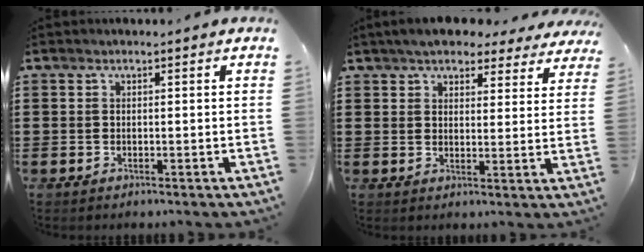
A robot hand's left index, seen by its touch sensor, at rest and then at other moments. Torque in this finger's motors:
{"motor_torque": [2.09, -0.05, 1.05, 0.19]}